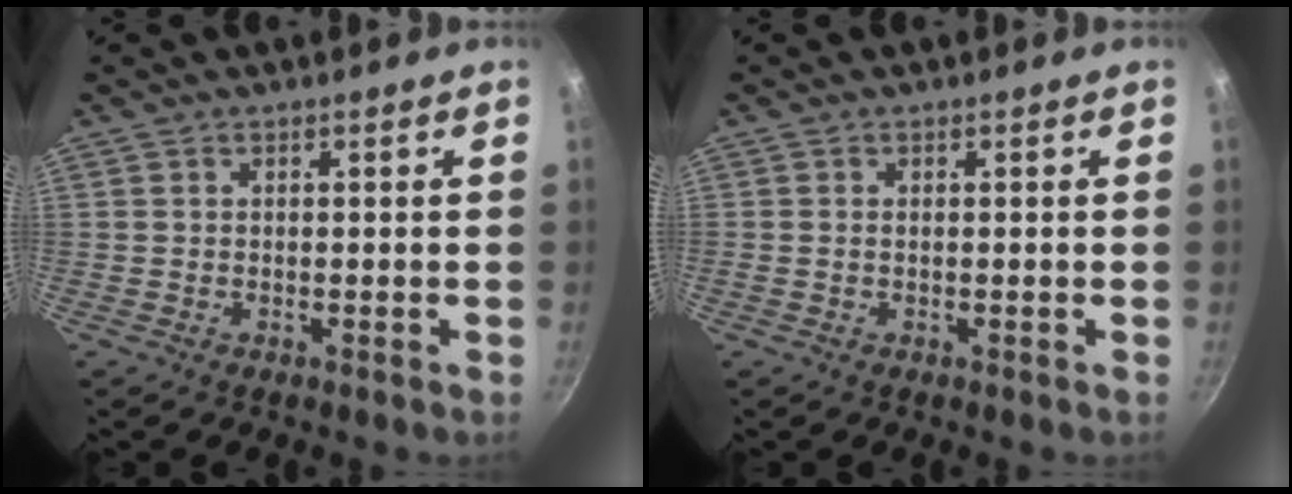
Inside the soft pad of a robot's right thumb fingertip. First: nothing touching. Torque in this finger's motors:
{"motor_torque": [-0.01, 0.02, 0.53, 0.00, -0.06]}